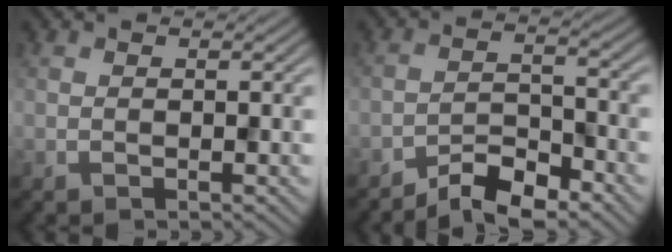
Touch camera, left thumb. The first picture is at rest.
{"total": 5.9, "force": [-4.9, 1.6, 2.9], "torque": [-0.046, 0.001, -0.096]}